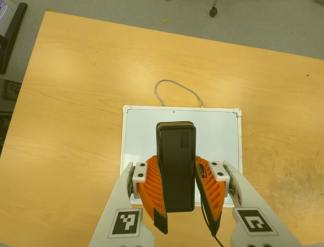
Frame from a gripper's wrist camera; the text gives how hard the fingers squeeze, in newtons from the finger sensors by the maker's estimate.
{"total": 6.6, "left": 5.7, "right": 7.5}